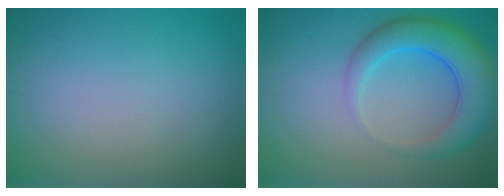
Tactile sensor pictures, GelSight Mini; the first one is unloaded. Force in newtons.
{"total": 6.2, "press": 6.2, "slide": 0.4}